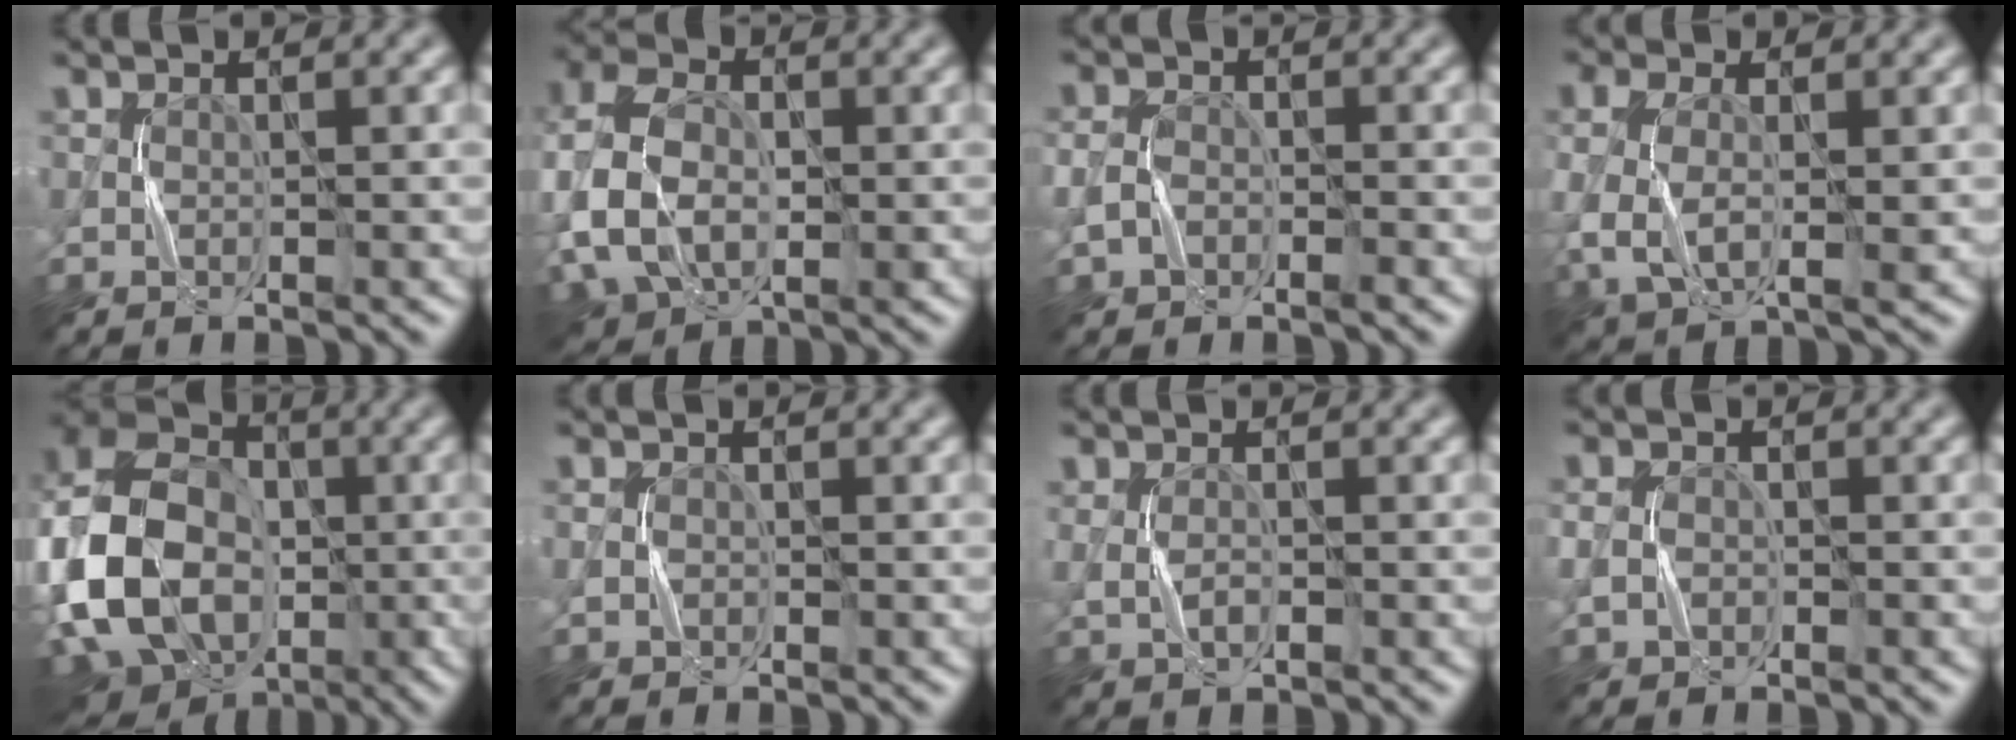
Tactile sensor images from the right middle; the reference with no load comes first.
{"total": 9.8, "force": [-0.7, 7.0, 6.8], "torque": [-0.171, -0.003, -0.028]}
{"total": 2.2, "force": [-0.9, 1.6, 1.2], "torque": [-0.025, 0.003, -0.023]}
{"total": 5.5, "force": [0.1, 3.6, 4.2], "torque": [-0.109, -0.002, 0.001]}
{"total": 17.2, "force": [-3.0, 12.6, 11.3], "torque": [-0.243, 0.007, -0.065]}
{"total": 0.7, "force": [-0.1, 0.7, 0.2], "torque": [-0.001, 0.002, -0.004]}
{"total": 1.1, "force": [-0.1, 0.7, 0.8], "torque": [-0.020, -0.002, 0.000]}
{"total": 1.7, "force": [-0.4, 1.5, 0.8], "torque": [-0.021, -0.003, -0.004]}